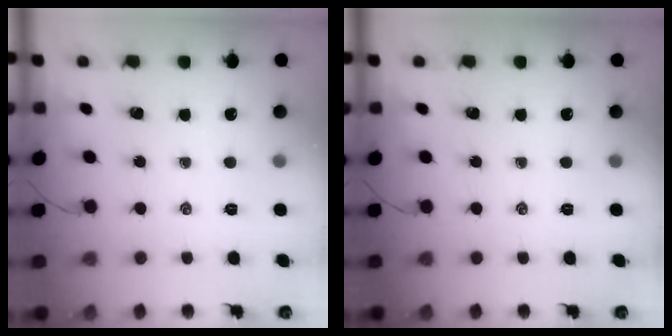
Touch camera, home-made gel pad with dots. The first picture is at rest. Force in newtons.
{"total": 0.0}